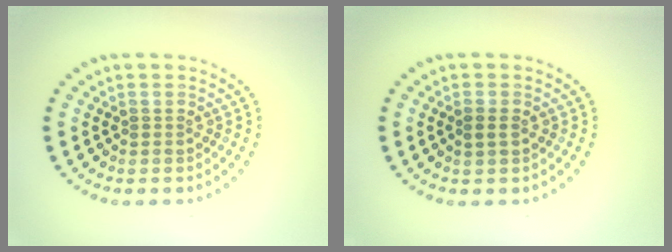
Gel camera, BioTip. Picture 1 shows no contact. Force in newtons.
{"total": 1.2, "press": 1.2, "slide": 0.1}